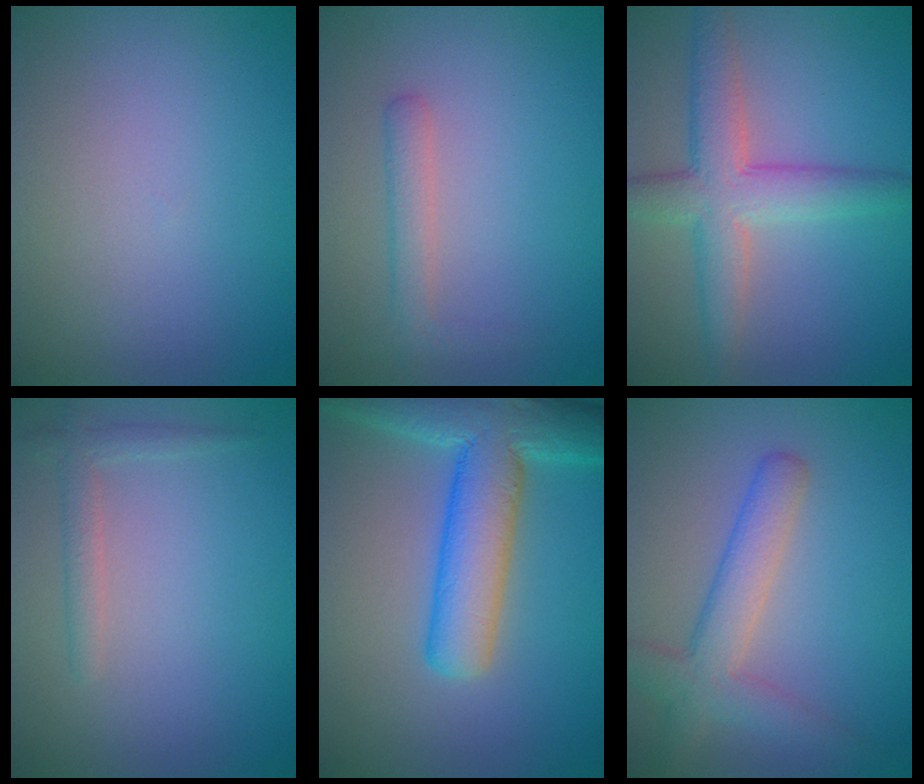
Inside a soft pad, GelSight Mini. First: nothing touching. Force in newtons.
{"total": 1.8, "press": 1.8, "slide": 0.1}
{"total": 5.4, "press": 5.4, "slide": 0.2}
{"total": 1.7, "press": 1.6, "slide": 0.1}
{"total": 8.9, "press": 8.8, "slide": 0.4}
{"total": 4.2, "press": 4.2, "slide": 0.1}